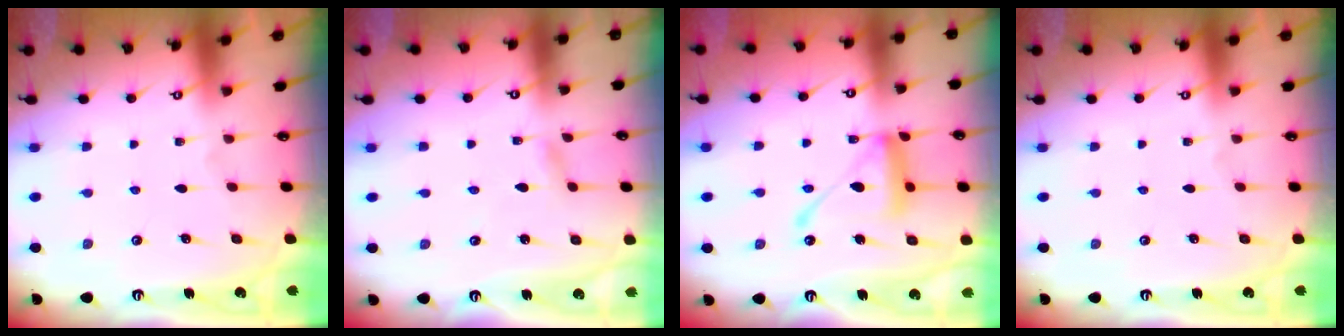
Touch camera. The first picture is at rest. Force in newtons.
{"total": 1.5, "press": 1.5, "slide": 0.1}
{"total": 14.9, "press": 14.8, "slide": 1.3}
{"total": 0.0}